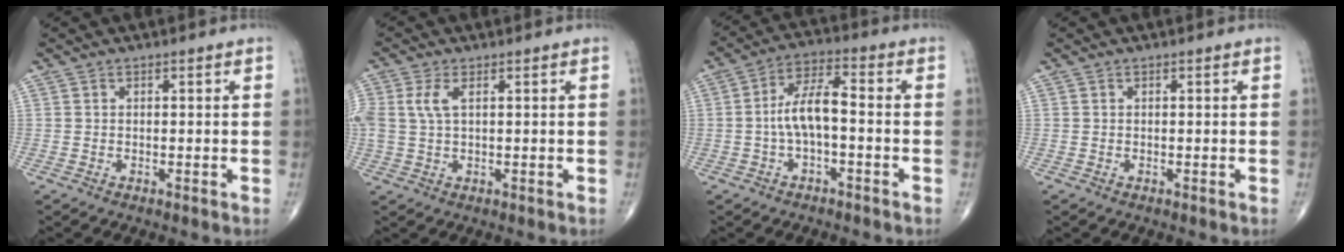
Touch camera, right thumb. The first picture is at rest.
{"total": 3.5, "force": [1.0, 1.5, 3.1], "torque": [-0.089, 0.010, 0.023]}
{"total": 7.8, "force": [-1.2, 3.0, 7.0], "torque": [-0.137, 0.035, -0.027]}
{"total": 0.0}